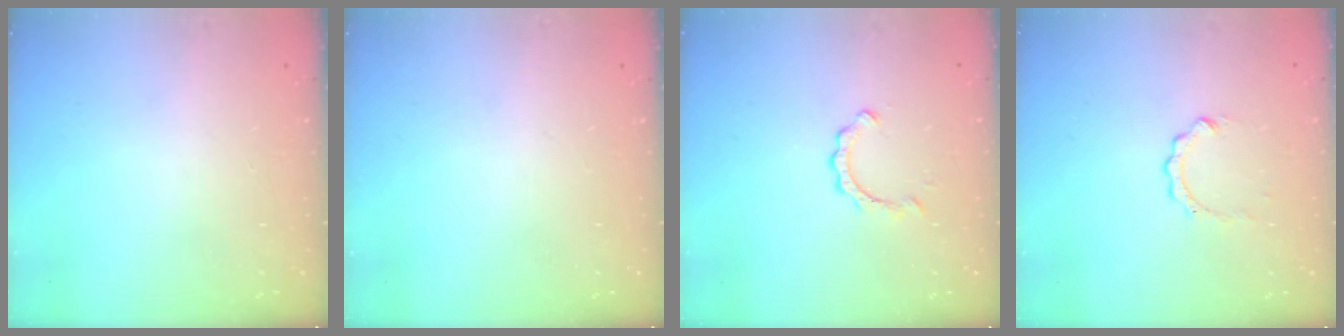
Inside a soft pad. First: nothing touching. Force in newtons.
{"total": 0.0}
{"total": 2.3, "press": 2.3, "slide": 0.3}
{"total": 2.3, "press": 2.3, "slide": 0.2}